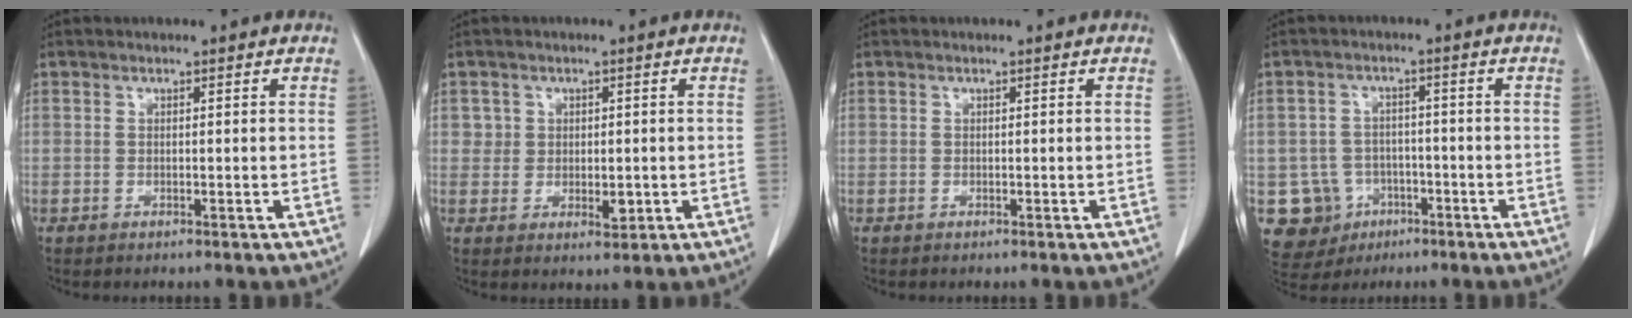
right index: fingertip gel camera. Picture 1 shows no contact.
{"total": 3.4, "force": [0.2, 2.9, 1.6], "torque": [-0.014, -0.001, 0.005]}
{"total": 0.0}
{"total": 8.6, "force": [-2.8, 8.0, 1.1], "torque": [-0.038, 0.012, -0.031]}